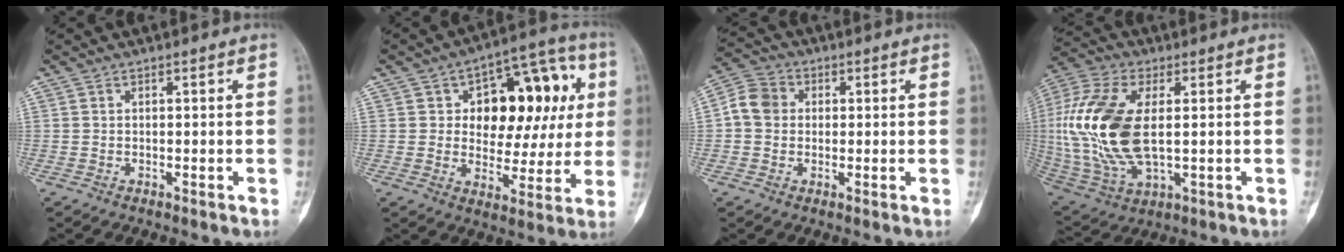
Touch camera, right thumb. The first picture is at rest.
{"total": 19.4, "force": [4.2, 11.6, 15.0], "torque": [-0.141, 0.026, 0.061]}
{"total": 6.2, "force": [0.4, 5.4, 3.0], "torque": [-0.049, 0.017, -0.003]}
{"total": 20.1, "force": [1.2, 10.3, 17.3], "torque": [-0.391, -0.005, 0.028]}